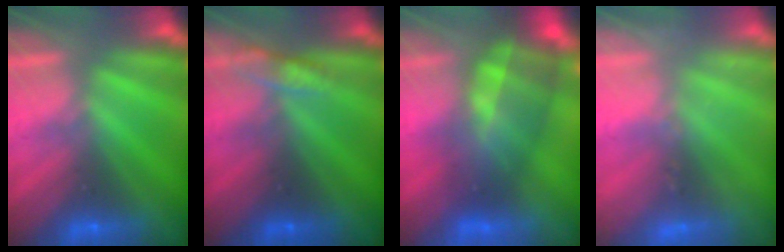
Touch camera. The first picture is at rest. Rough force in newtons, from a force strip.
{"total": 2.7}
{"total": 5.8}
{"total": 2.4}